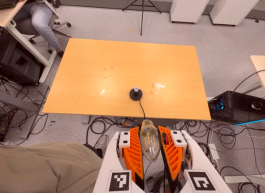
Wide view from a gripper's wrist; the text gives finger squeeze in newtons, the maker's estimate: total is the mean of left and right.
{"total": 19.8, "left": 22.1, "right": 17.4}